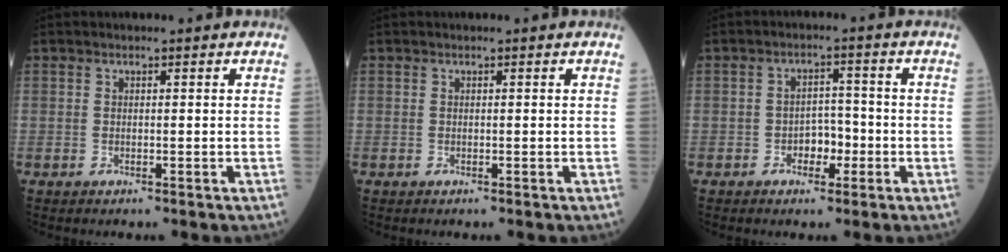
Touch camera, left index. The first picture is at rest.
{"total": 0.0}
{"total": 3.7, "force": [-1.5, 2.3, 2.5], "torque": [-0.035, 0.010, -0.028]}